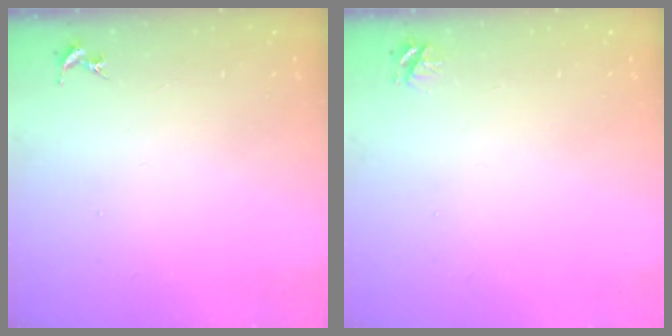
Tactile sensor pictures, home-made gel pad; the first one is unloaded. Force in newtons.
{"total": 4.2, "press": 4.1, "slide": 0.5}